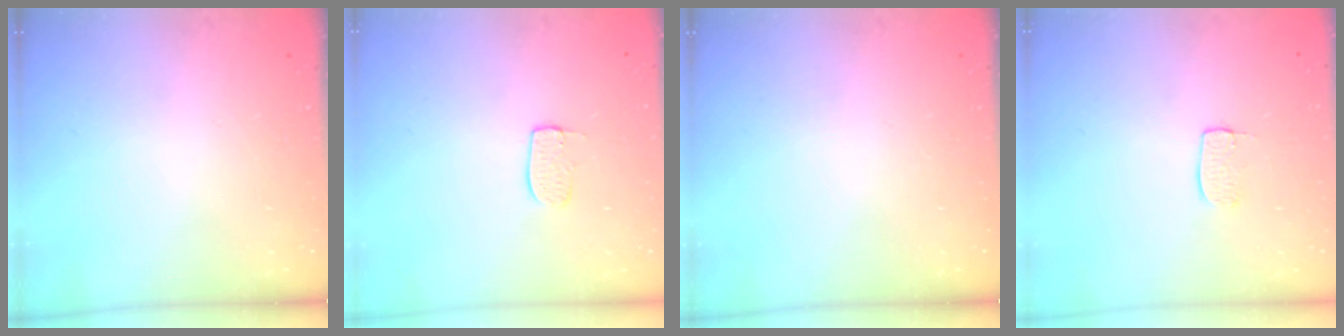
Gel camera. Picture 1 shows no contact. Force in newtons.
{"total": 6.3, "press": 6.3, "slide": 0.1}
{"total": 0.0}
{"total": 5.0, "press": 5.0, "slide": 0.3}